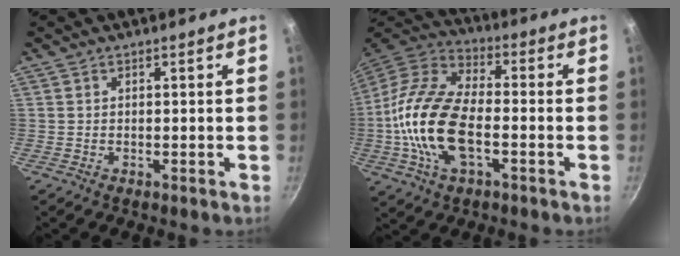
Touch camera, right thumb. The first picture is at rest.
{"total": 18.5, "force": [-3.7, 9.5, 15.4], "torque": [-0.296, 0.033, -0.084]}